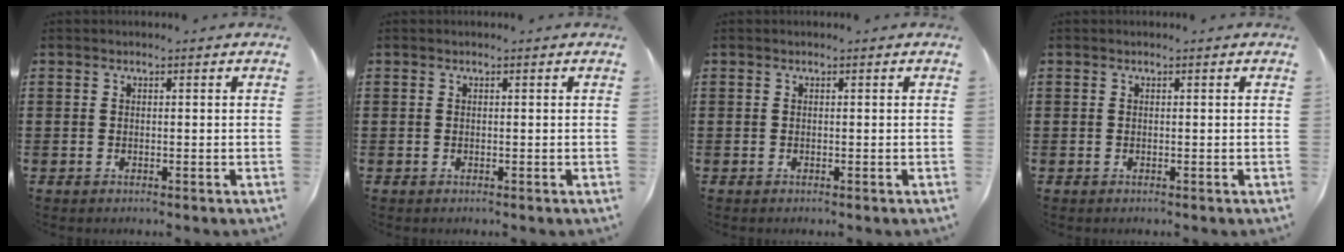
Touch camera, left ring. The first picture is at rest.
{"total": 0.0}
{"total": 0.0}
{"total": 0.0}